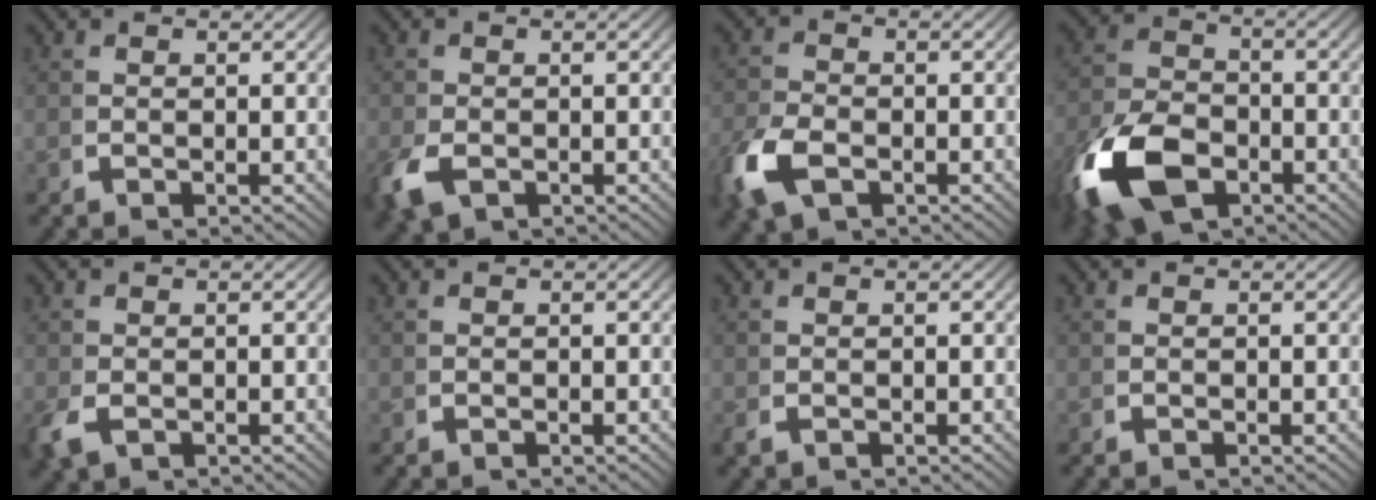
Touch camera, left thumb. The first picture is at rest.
{"total": 3.4, "force": [-1.6, 2.3, 1.9], "torque": [-0.050, -0.014, -0.021]}
{"total": 4.8, "force": [-2.2, 3.0, 3.0], "torque": [-0.083, -0.011, -0.037]}
{"total": 9.8, "force": [-4.2, 6.1, 6.4], "torque": [-0.142, -0.031, -0.061]}
{"total": 2.2, "force": [-0.9, 1.5, 1.2], "torque": [-0.036, -0.010, -0.009]}
{"total": 0.0}
{"total": 0.6, "force": [-0.3, 0.5, 0.3], "torque": [-0.011, -0.004, -0.002]}
{"total": 0.0}